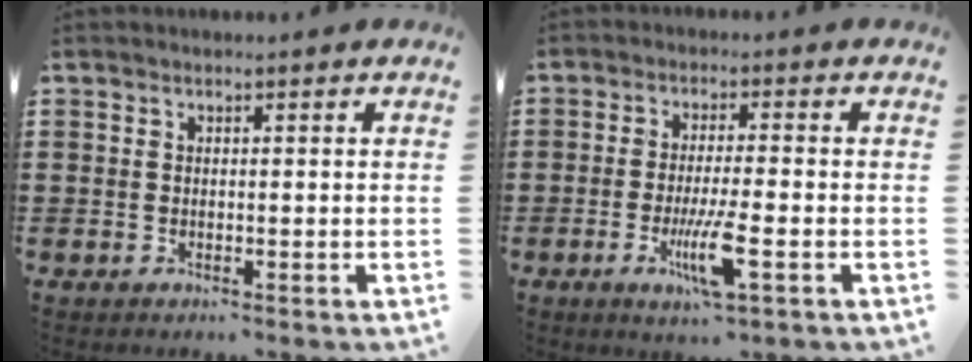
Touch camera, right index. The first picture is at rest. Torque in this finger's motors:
{"motor_torque": [2.14, 0.00, 0.49, 0.12]}